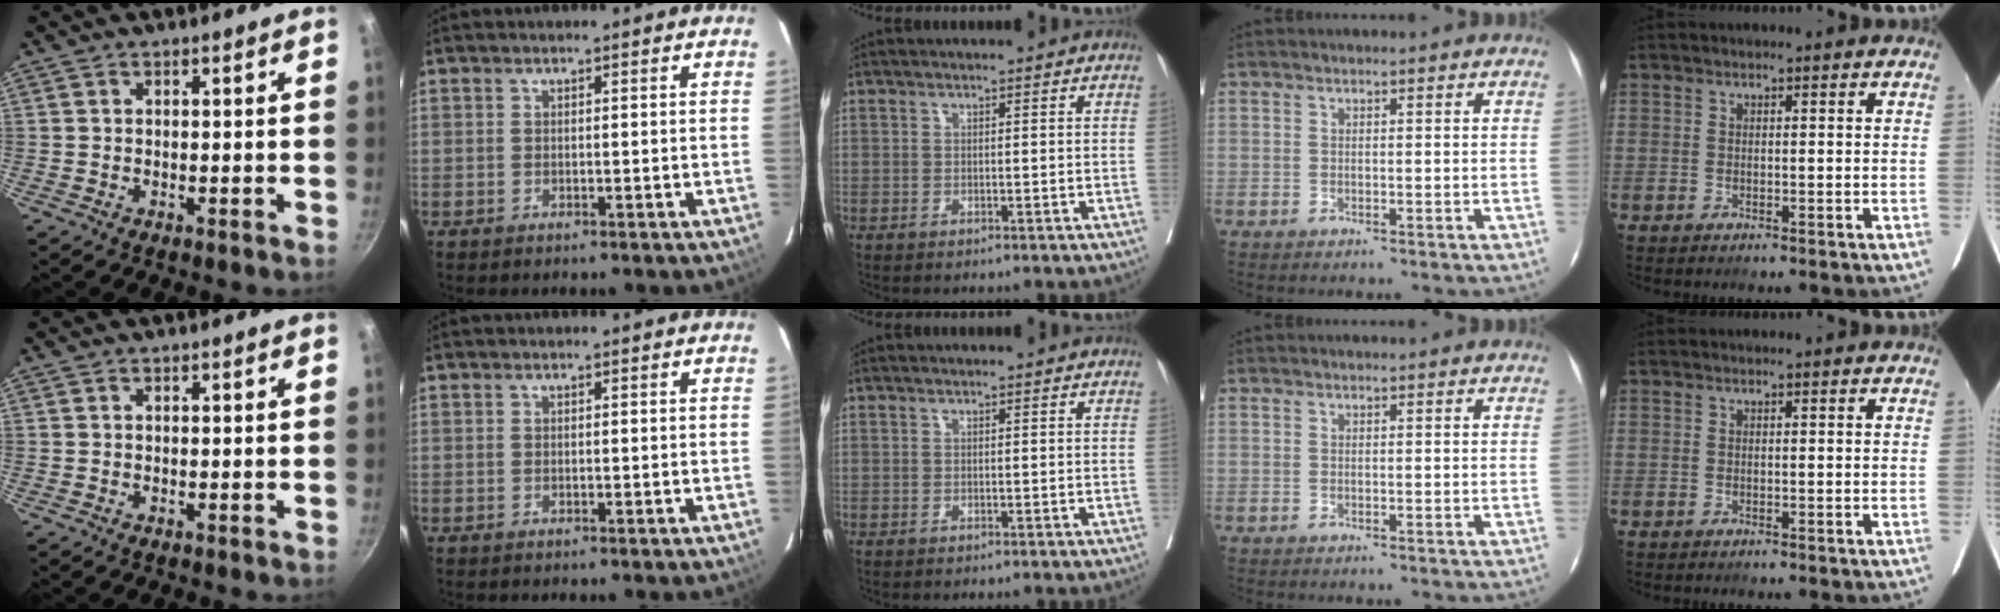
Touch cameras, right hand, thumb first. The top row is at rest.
{}